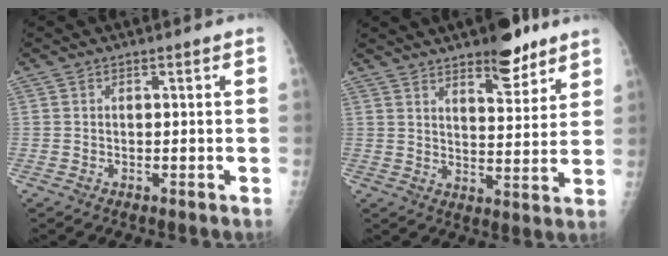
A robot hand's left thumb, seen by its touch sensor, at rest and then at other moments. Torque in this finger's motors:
{"motor_torque": [1.27, 0.88, 0.53, -0.90, 0.19]}